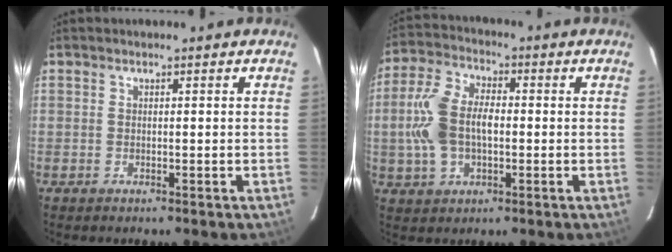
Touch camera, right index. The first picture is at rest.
{"total": 11.8, "force": [-0.9, 7.1, 9.3], "torque": [-0.202, 0.015, -0.016]}